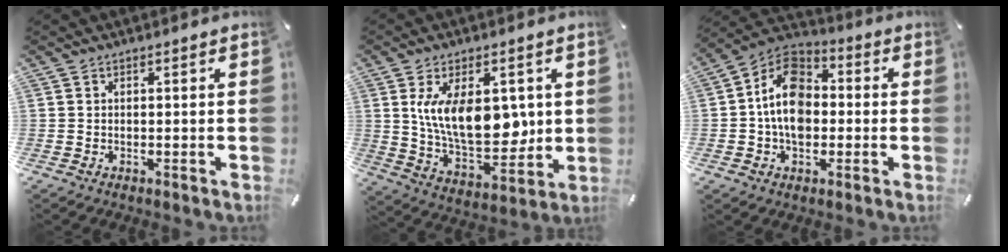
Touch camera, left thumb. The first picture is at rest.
{"total": 15.7, "force": [3.5, 8.8, 12.5], "torque": [-0.213, -0.012, 0.061]}
{"total": 12.6, "force": [-1.3, 9.3, 8.5], "torque": [-0.171, 0.016, -0.029]}